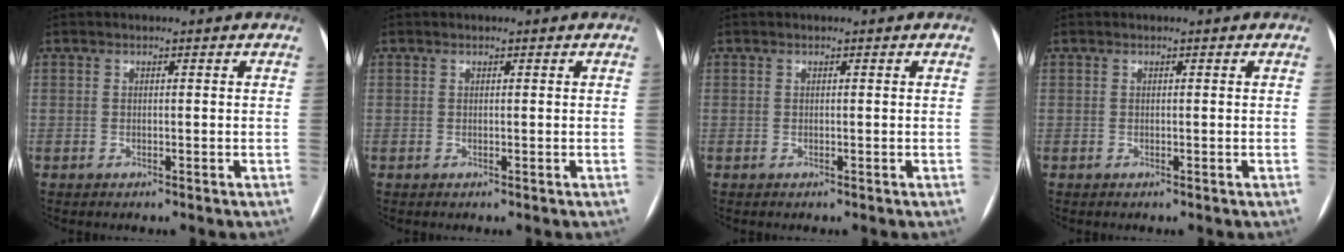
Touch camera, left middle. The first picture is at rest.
{"total": 0.0}
{"total": 0.0}
{"total": 0.0}